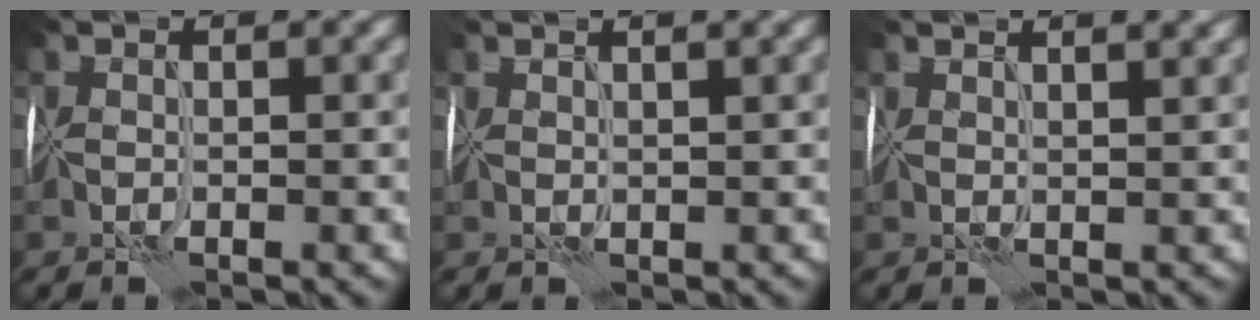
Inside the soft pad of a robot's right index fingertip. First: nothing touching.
{"total": 2.6, "force": [2.1, 0.5, 1.5], "torque": [-0.009, 0.011, 0.030]}
{"total": 4.6, "force": [3.4, 1.6, 2.6], "torque": [-0.024, 0.029, 0.039]}